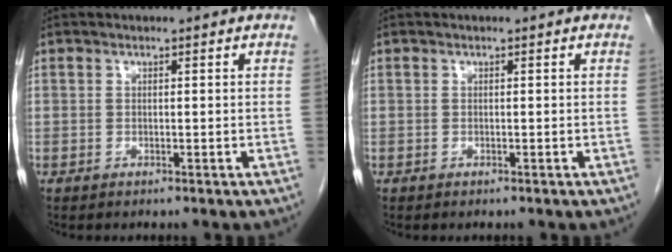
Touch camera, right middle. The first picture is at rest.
{"total": 0.0}